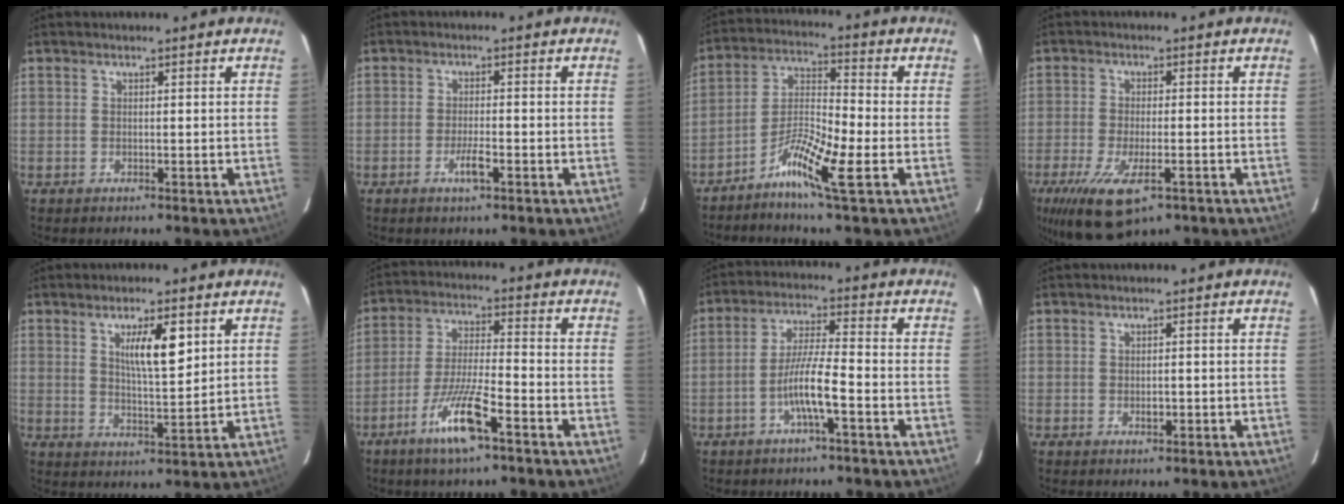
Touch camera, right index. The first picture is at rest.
{"total": 2.9, "force": [-1.4, 0.3, 2.5], "torque": [-0.047, -0.002, -0.026]}
{"total": 9.5, "force": [-4.8, 0.1, 8.2], "torque": [-0.158, -0.007, -0.098]}
{"total": 10.4, "force": [-6.0, 3.5, 7.8], "torque": [-0.144, -0.023, -0.096]}
{"total": 7.1, "force": [2.9, 1.4, 6.3], "torque": [-0.106, -0.004, 0.051]}
{"total": 9.9, "force": [-5.6, 1.0, 8.1], "torque": [-0.160, -0.012, -0.105]}
{"total": 7.2, "force": [-2.8, 0.3, 6.7], "torque": [-0.127, 0.007, -0.052]}
{"total": 1.3, "force": [-0.2, 0.8, 1.0], "torque": [-0.014, 0.000, 0.001]}